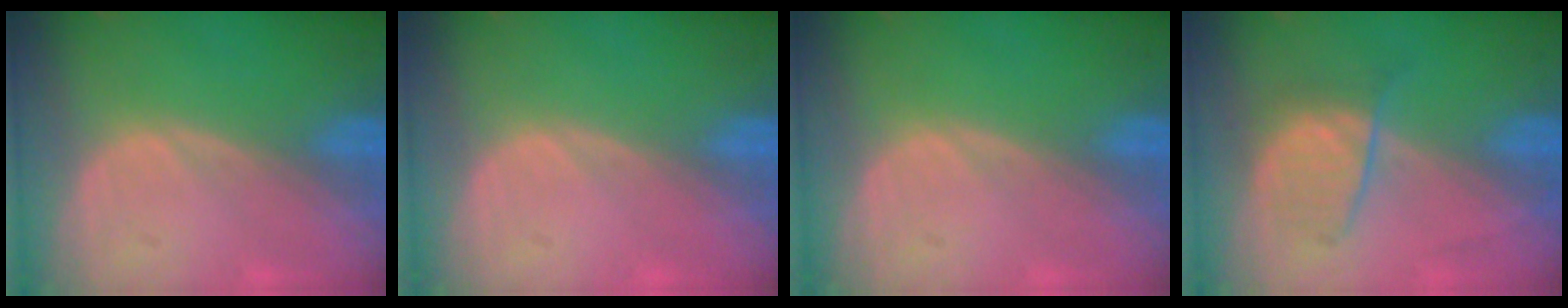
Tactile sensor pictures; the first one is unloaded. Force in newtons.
{"total": 0.0}
{"total": 0.0}
{"total": 4.4, "press": 4.4, "slide": 0.6}